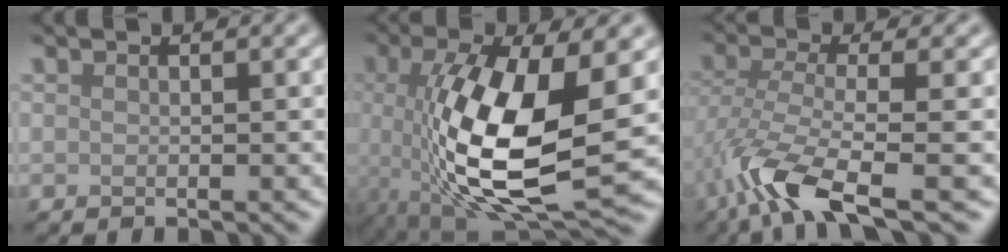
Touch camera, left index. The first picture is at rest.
{"total": 11.9, "force": [-0.7, 4.1, 11.2], "torque": [-0.222, -0.017, -0.010]}
{"total": 6.7, "force": [-3.6, 1.8, 5.4], "torque": [-0.112, -0.006, -0.080]}